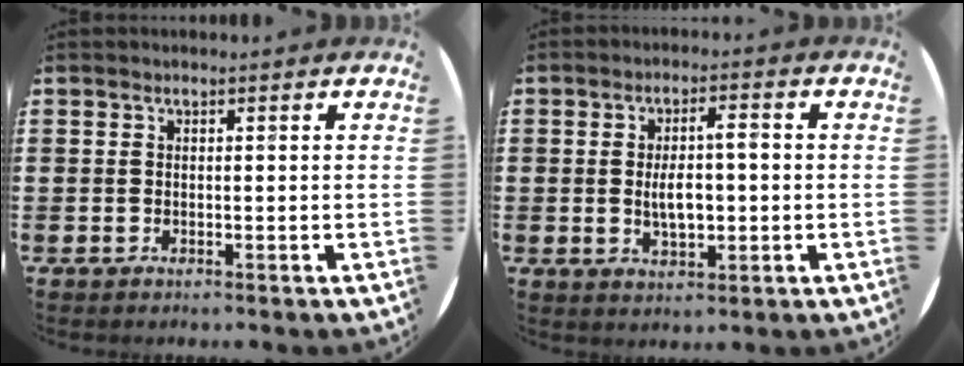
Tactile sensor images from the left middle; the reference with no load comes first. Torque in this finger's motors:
{"motor_torque": [0.59, 0.40, 0.19, 0.16]}